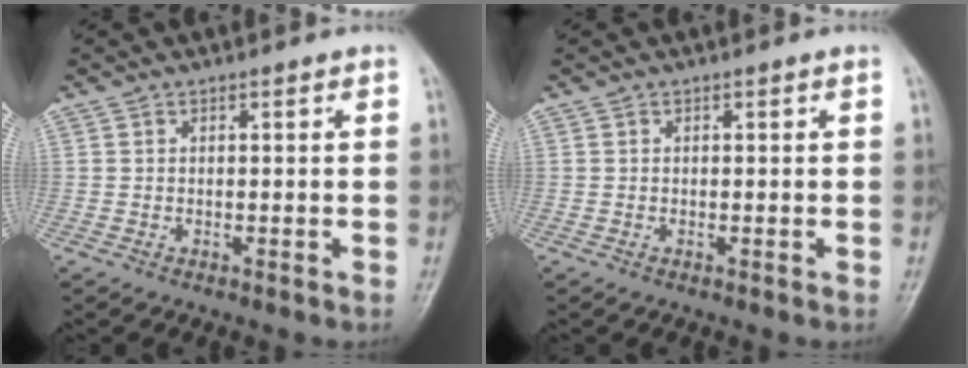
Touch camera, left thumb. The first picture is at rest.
{"total": 0.0}